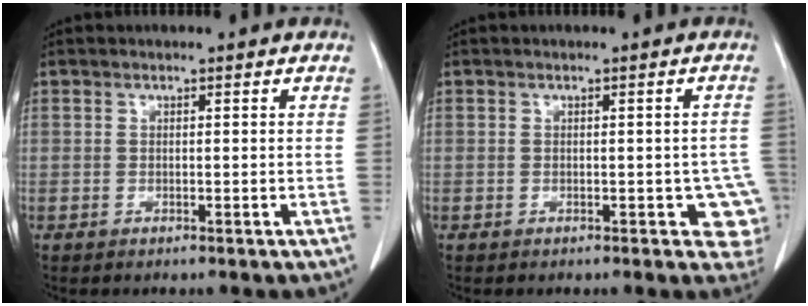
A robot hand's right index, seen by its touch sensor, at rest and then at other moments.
{"total": 4.5, "force": [-1.6, 2.2, 3.6], "torque": [-0.014, 0.011, -0.019]}